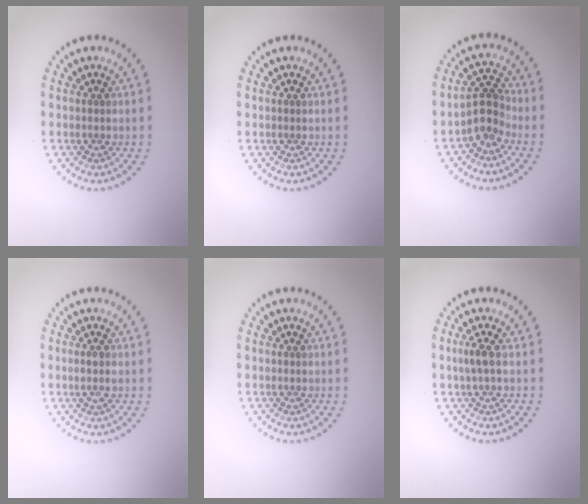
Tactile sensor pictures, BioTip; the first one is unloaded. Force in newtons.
{"total": 0.0}
{"total": 2.8, "press": 2.2, "slide": 1.7}
{"total": 1.0, "press": 0.9, "slide": 0.5}
{"total": 0.0}
{"total": 1.1, "press": 1.0, "slide": 0.6}